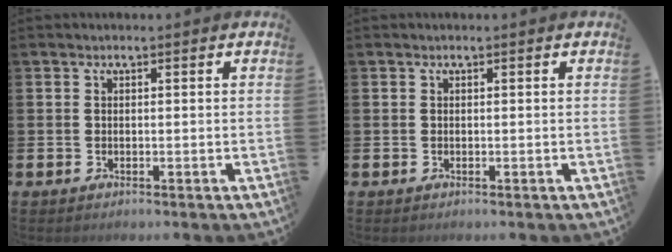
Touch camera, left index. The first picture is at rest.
{"total": 0.0}